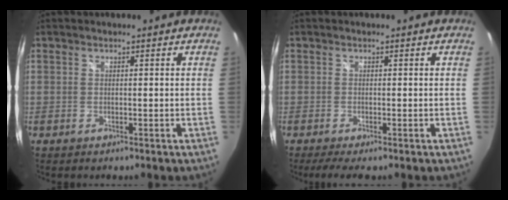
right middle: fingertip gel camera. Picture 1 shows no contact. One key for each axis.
{"total": 3.0, "fx": -2.2, "fy": -0.3, "fz": 2.0, "tx": -0.038, "ty": -0.018, "tz": -0.038}